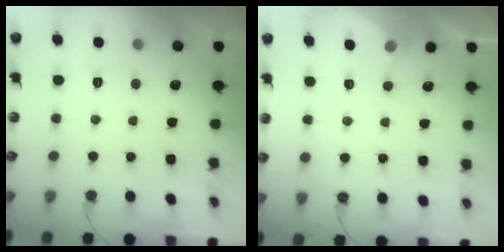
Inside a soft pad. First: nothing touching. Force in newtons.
{"total": 2.7, "press": 2.7, "slide": 0.4}